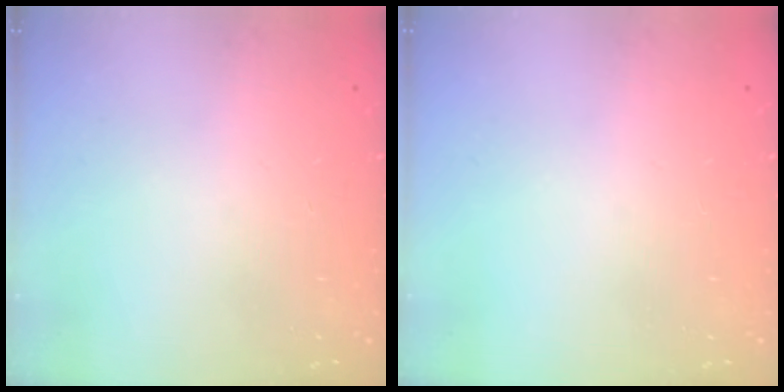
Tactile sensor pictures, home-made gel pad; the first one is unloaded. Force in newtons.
{"total": 0.0}